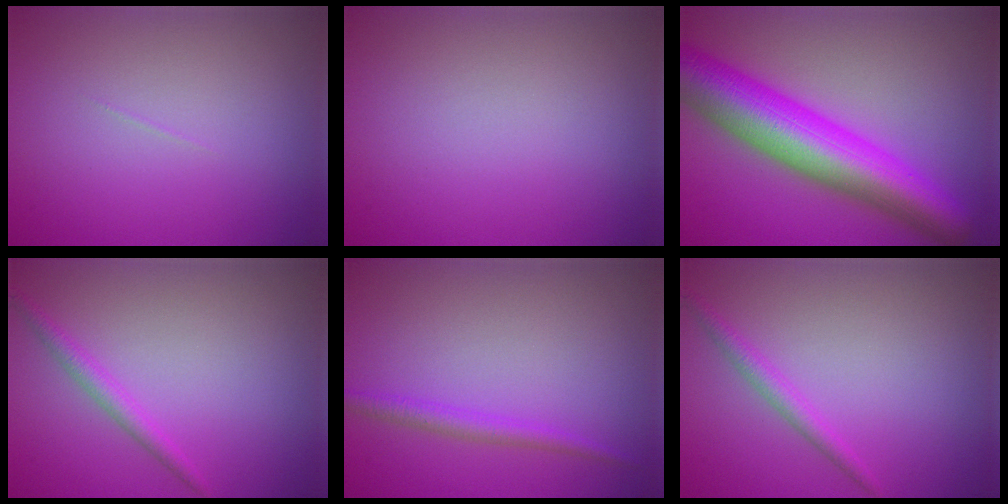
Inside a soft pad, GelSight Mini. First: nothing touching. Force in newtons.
{"total": 0.0}
{"total": 11.0, "press": 11.0, "slide": 0.2}
{"total": 1.8, "press": 1.7, "slide": 0.1}
{"total": 1.9, "press": 1.9, "slide": 0.1}
{"total": 1.8, "press": 1.7, "slide": 0.1}